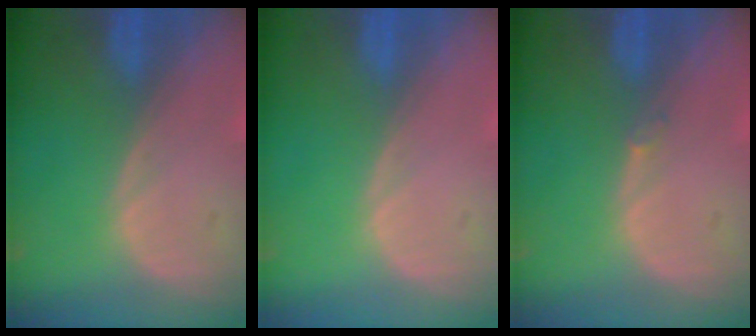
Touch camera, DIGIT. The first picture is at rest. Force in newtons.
{"total": 0.0}
{"total": 0.5, "press": 0.5, "slide": 0.1}